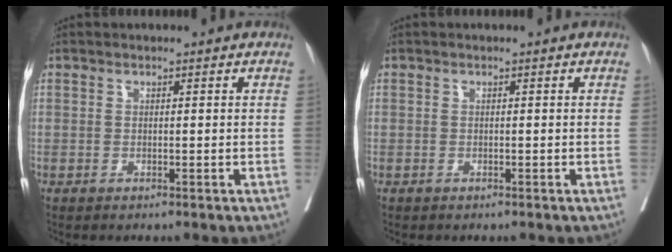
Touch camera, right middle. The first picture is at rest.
{"total": 0.0}